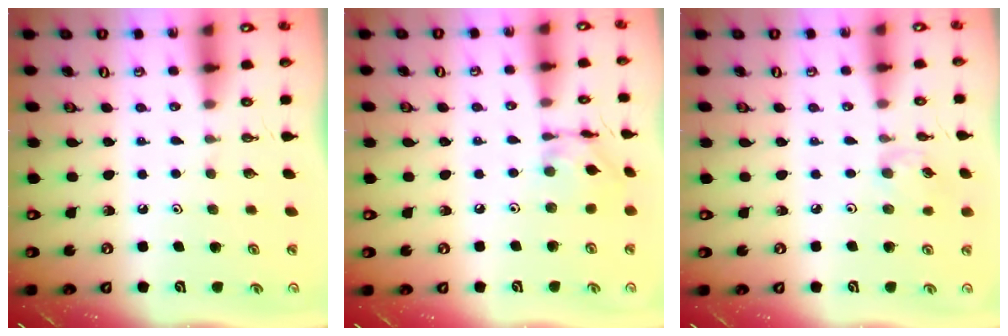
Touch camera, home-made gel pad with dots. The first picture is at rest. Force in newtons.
{"total": 8.0, "press": 8.0, "slide": 0.3}
{"total": 2.5, "press": 2.5, "slide": 0.5}